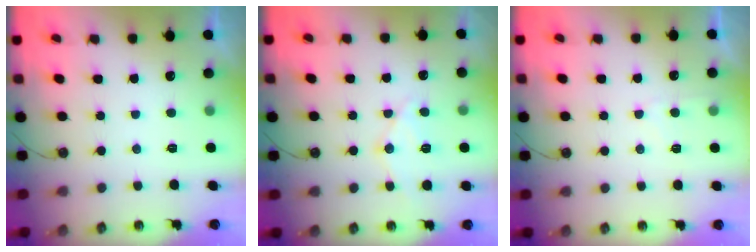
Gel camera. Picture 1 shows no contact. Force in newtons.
{"total": 12.2, "press": 12.1, "slide": 1.1}
{"total": 3.7, "press": 3.7, "slide": 0.5}